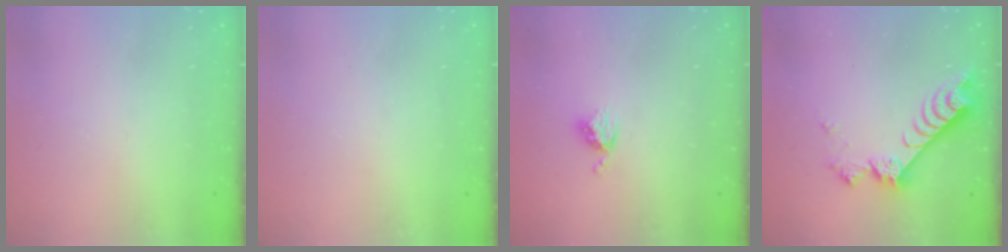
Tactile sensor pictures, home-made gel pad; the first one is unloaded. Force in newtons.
{"total": 0.0}
{"total": 3.6, "press": 3.6, "slide": 0.4}
{"total": 8.7, "press": 8.7, "slide": 0.4}